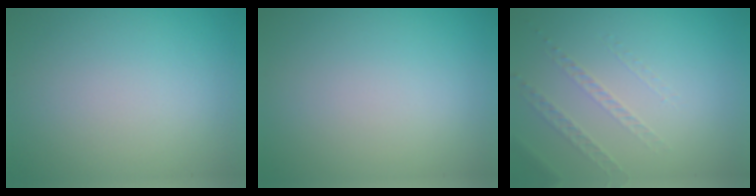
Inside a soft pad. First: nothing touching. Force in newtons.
{"total": 0.0}
{"total": 1.3, "press": 0.9, "slide": 0.9}